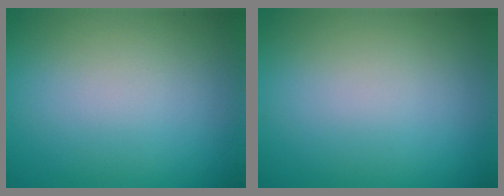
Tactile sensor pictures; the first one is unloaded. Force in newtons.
{"total": 0.0}